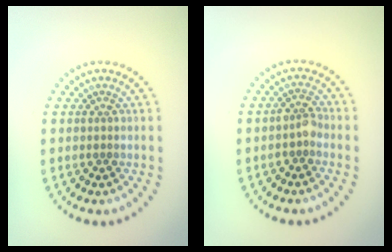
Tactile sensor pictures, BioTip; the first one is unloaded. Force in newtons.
{"total": 1.7, "press": 1.4, "slide": 0.8}